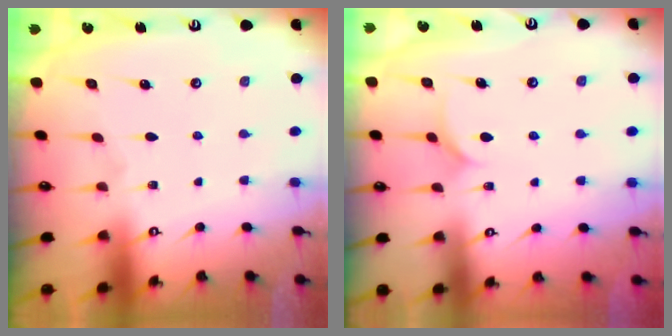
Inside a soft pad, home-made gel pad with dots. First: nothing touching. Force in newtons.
{"total": 5.9, "press": 5.8, "slide": 0.6}